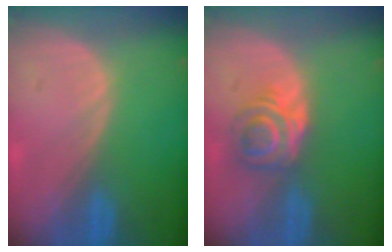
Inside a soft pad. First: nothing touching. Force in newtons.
{"total": 6.1, "press": 5.0, "slide": 3.5}